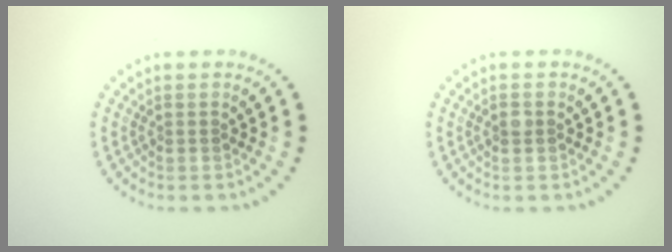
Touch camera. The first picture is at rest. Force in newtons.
{"total": 0.9, "press": 0.9, "slide": 0.0}